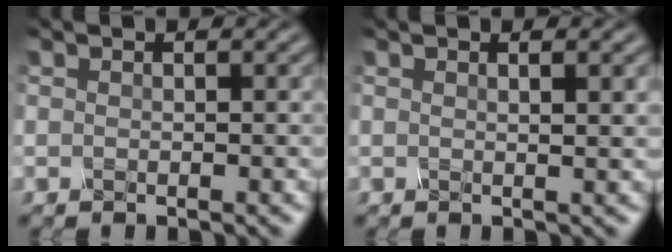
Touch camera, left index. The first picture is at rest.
{"total": 2.3, "force": [0.8, 0.7, 2.0], "torque": [-0.019, 0.003, 0.003]}